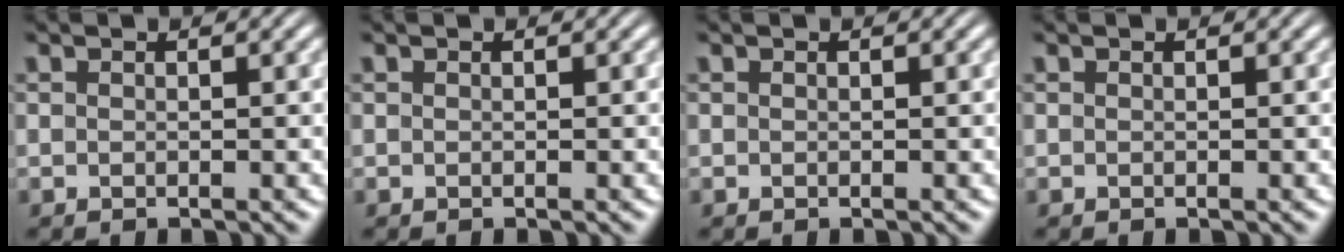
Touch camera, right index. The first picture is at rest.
{"total": 0.0}
{"total": 0.0}
{"total": 0.0}